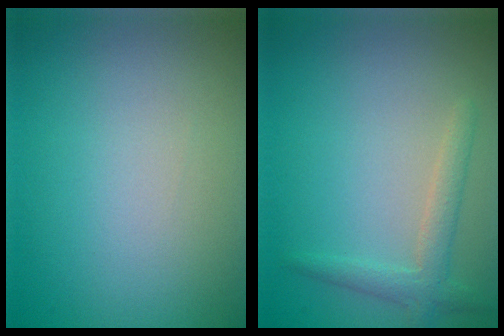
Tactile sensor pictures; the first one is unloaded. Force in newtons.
{"total": 2.2, "press": 2.2, "slide": 0.1}